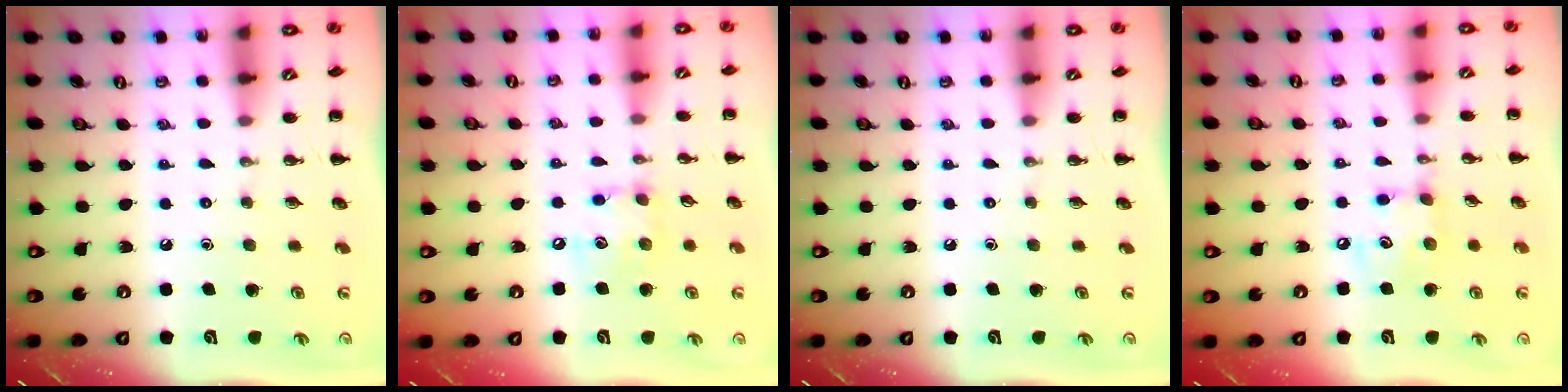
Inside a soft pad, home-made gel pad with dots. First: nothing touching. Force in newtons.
{"total": 8.6, "press": 8.6, "slide": 0.8}
{"total": 0.0}
{"total": 6.8, "press": 6.8, "slide": 0.6}